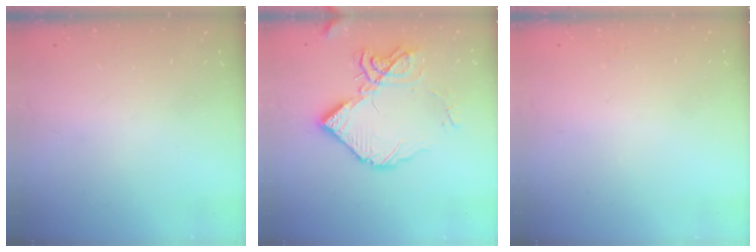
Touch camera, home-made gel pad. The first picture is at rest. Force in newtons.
{"total": 15.4, "press": 15.3, "slide": 1.2}
{"total": 2.1, "press": 2.1, "slide": 0.2}